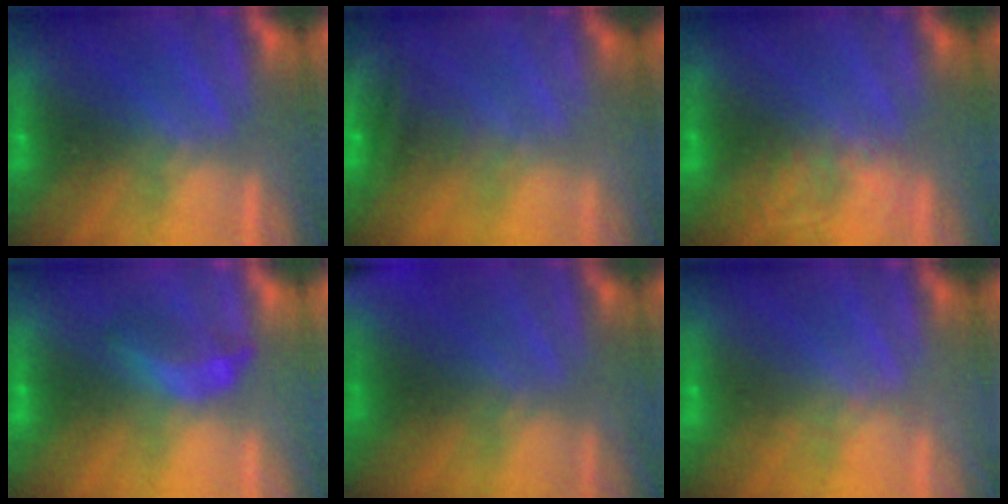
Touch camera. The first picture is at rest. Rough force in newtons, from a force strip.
{"total": 4.7}
{"total": 2.1}
{"total": 3.8}
{"total": 8.0}
{"total": 1.8}